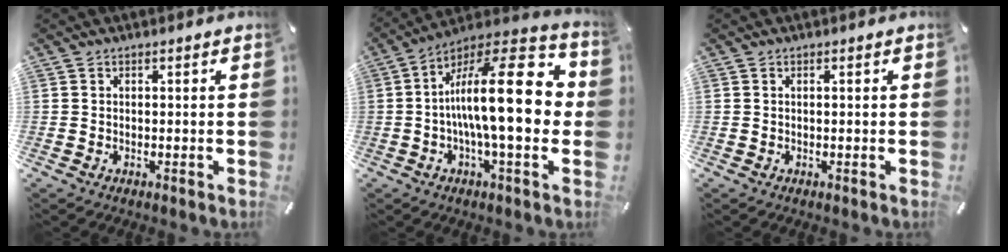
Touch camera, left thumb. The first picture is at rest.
{"total": 23.9, "force": [0.4, 8.8, 22.2], "torque": [-0.359, -0.018, 0.001]}
{"total": 0.5, "force": [0.0, 0.0, 0.5], "torque": [-0.008, 0.001, 0.000]}